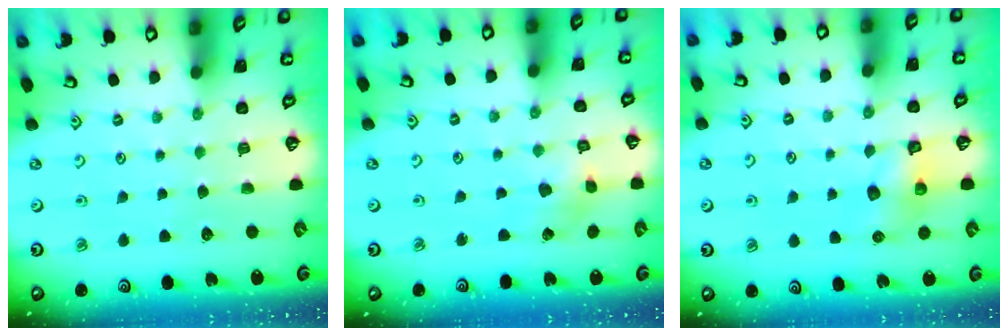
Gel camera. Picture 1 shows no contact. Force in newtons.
{"total": 2.7, "press": 2.7, "slide": 0.5}
{"total": 6.7, "press": 6.7, "slide": 0.4}